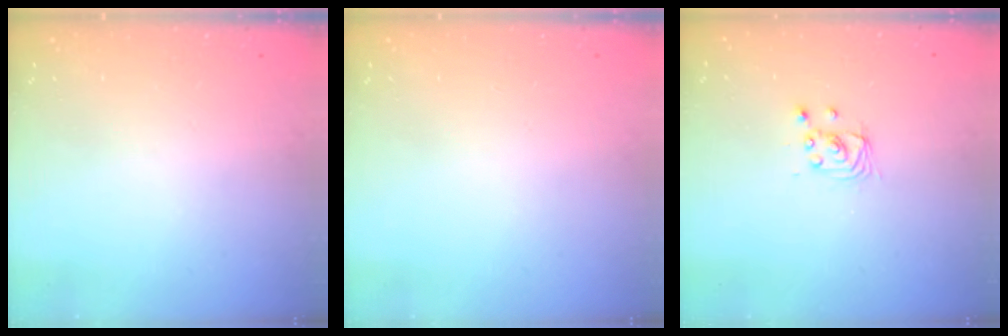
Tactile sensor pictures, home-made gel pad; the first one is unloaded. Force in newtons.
{"total": 0.0}
{"total": 2.9, "press": 2.9, "slide": 0.2}